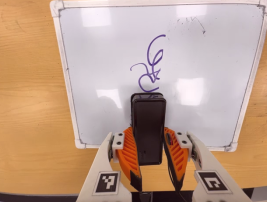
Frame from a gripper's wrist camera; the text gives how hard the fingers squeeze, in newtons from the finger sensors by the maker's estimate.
{"total": 9.1, "left": 7.6, "right": 10.6}